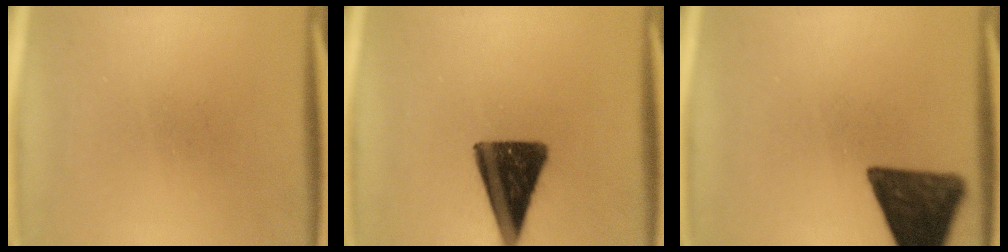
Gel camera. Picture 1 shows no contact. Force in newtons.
{"total": 14.3}
{"total": 13.7}